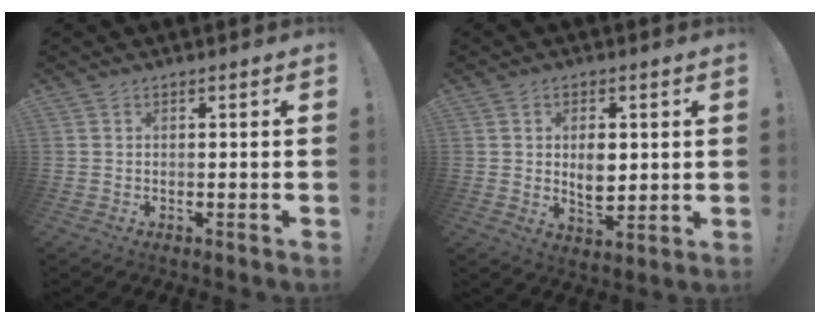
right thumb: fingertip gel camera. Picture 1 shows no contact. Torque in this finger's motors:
{"motor_torque": [-0.28, 0.23, 0.16, 0.60, 0.00]}